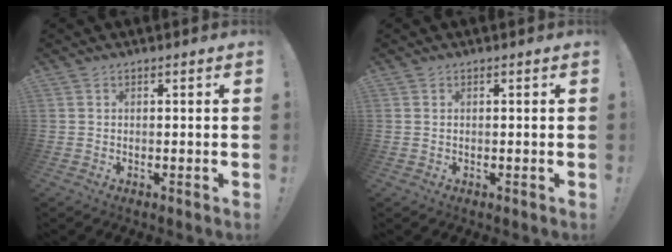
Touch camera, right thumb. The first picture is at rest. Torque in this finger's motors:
{"motor_torque": [-0.22, 0.01, -0.04, 0.14, 0.03]}